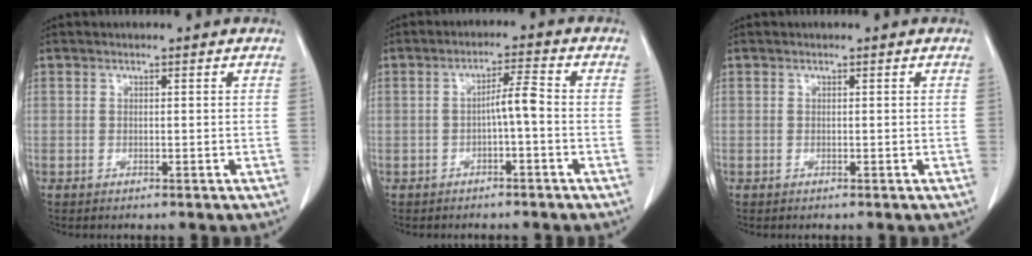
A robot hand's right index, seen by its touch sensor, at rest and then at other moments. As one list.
[{"total": 3.6, "force": [-0.9, 0.2, 3.5], "torque": [-0.057, 0.011, -0.015]}, {"total": 0.0}]